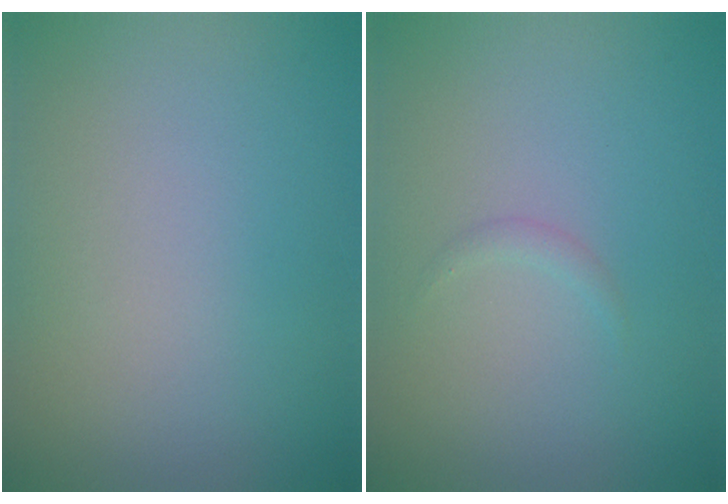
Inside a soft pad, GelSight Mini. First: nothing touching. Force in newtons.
{"total": 0.6, "press": 0.6, "slide": 0.0}